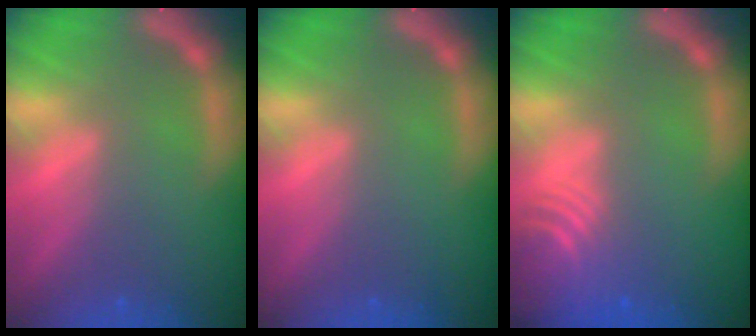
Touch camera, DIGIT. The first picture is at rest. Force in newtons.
{"total": 0.0}
{"total": 7.0}